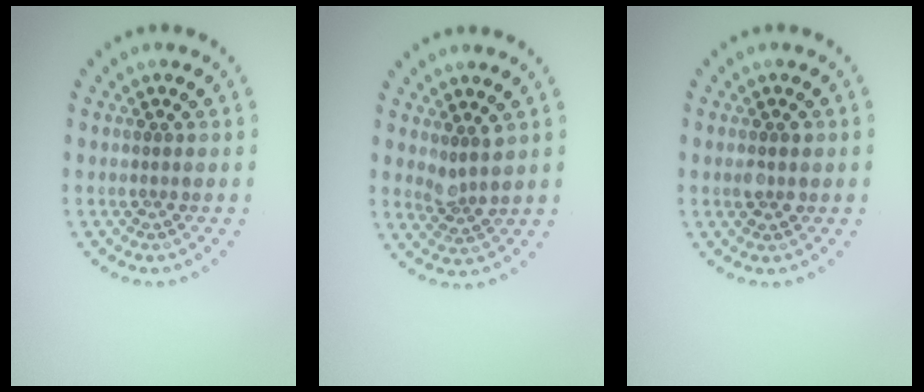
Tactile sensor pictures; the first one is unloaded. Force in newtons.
{"total": 2.0, "press": 1.5, "slide": 1.3}
{"total": 1.5, "press": 1.4, "slide": 0.2}